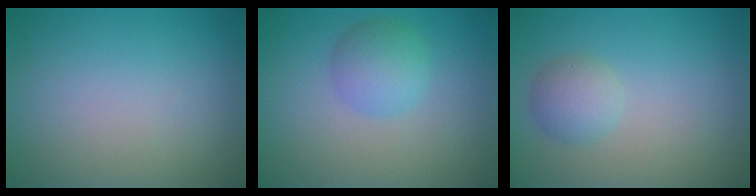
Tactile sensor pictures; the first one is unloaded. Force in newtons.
{"total": 2.6, "press": 2.6, "slide": 0.2}
{"total": 2.2, "press": 2.2, "slide": 0.2}